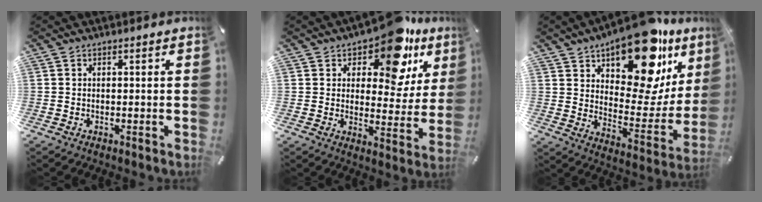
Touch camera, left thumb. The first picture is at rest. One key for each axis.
{"total": 14.3, "fx": 9.6, "fy": 6.5, "fz": 8.4, "tx": -0.124, "ty": -0.060, "tz": 0.161}
{"total": 22.9, "fx": 16.1, "fy": 10.2, "fz": 12.6, "tx": -0.164, "ty": -0.122, "tz": 0.269}